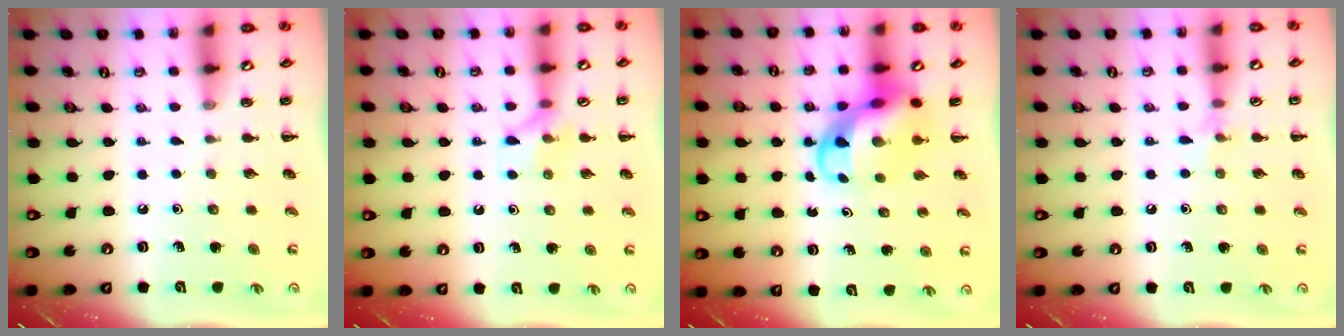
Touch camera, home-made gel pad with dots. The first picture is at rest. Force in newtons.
{"total": 7.3, "press": 7.3, "slide": 0.6}
{"total": 6.7, "press": 6.4, "slide": 1.8}
{"total": 5.1, "press": 4.8, "slide": 1.7}